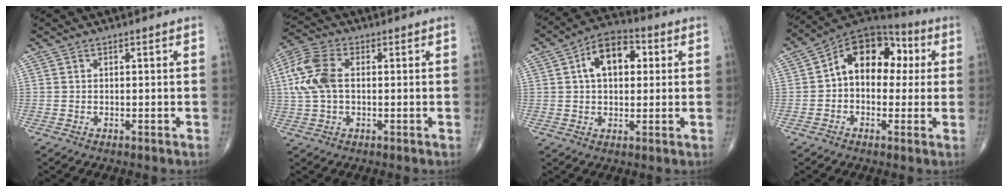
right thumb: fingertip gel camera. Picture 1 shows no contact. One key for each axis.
{"total": 10.0, "fx": 1.0, "fy": 6.1, "fz": 7.9, "tx": -0.189, "ty": 0.019, "tz": 0.015}
{"total": 11.3, "fx": 2.6, "fy": 7.0, "fz": 8.6, "tx": -0.119, "ty": 0.018, "tz": 0.035}
{"total": 14.3, "fx": 1.8, "fy": 9.8, "fz": 10.2, "tx": -0.111, "ty": 0.039, "tz": 0.013}